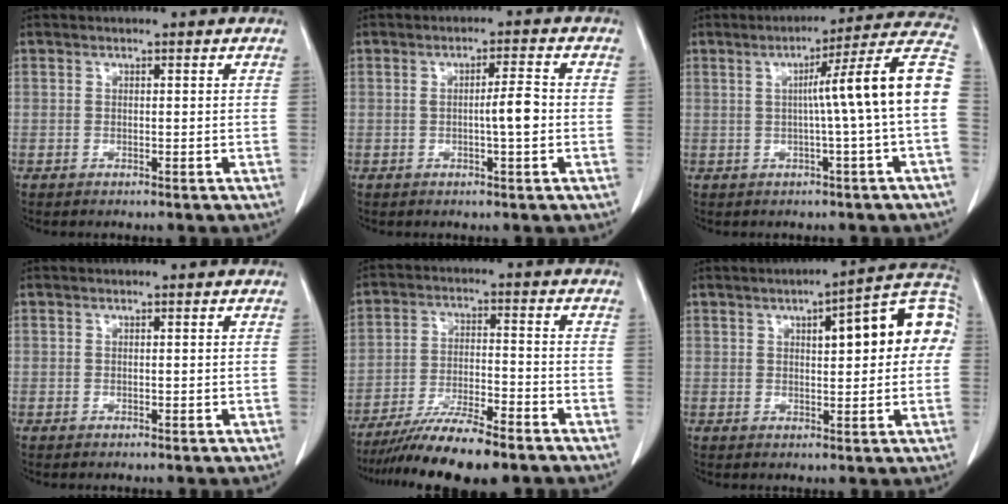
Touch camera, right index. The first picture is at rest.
{"total": 3.8, "force": [-0.5, 0.1, 3.8], "torque": [-0.058, 0.001, -0.010]}
{"total": 12.4, "force": [-0.1, -1.8, 12.3], "torque": [-0.159, 0.025, -0.007]}
{"total": 0.0}
{"total": 12.4, "force": [-10.2, 1.1, 7.1], "torque": [-0.118, -0.020, -0.169]}
{"total": 13.4, "force": [2.8, 3.4, 12.7], "torque": [-0.164, 0.038, 0.031]}